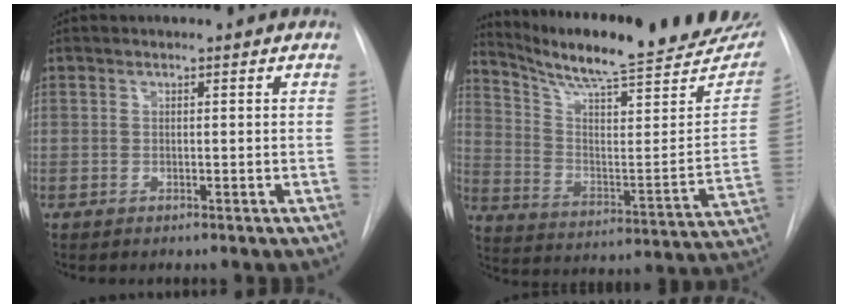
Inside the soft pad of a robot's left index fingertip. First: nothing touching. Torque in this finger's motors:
{"motor_torque": [0.09, -0.31, 0.15, 0.06]}